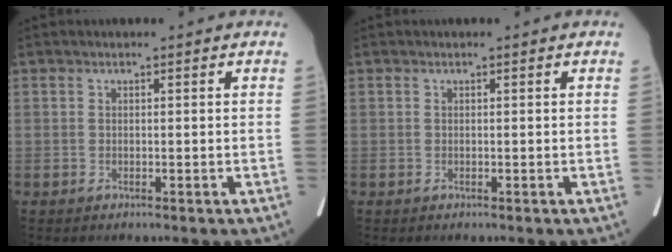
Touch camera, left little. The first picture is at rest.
{"total": 0.0}